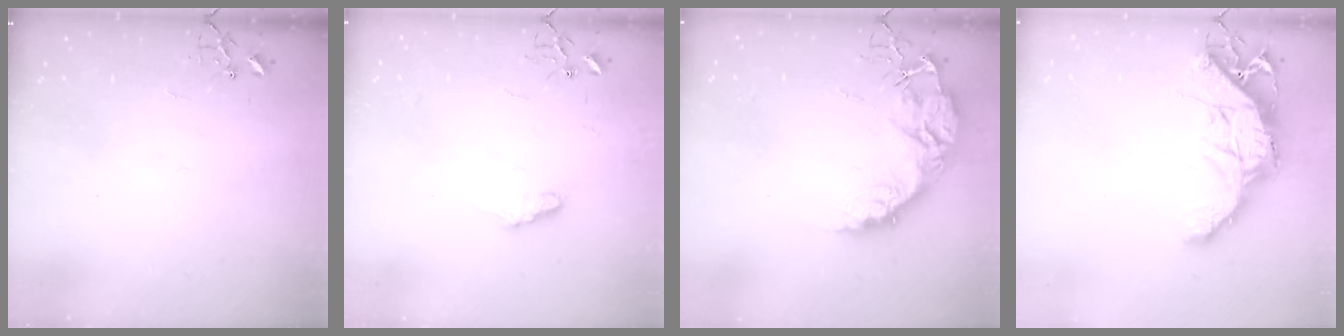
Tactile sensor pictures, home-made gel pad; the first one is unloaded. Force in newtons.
{"total": 7.6, "press": 7.6, "slide": 0.5}
{"total": 16.1, "press": 16.0, "slide": 1.5}
{"total": 16.1, "press": 16.0, "slide": 1.6}